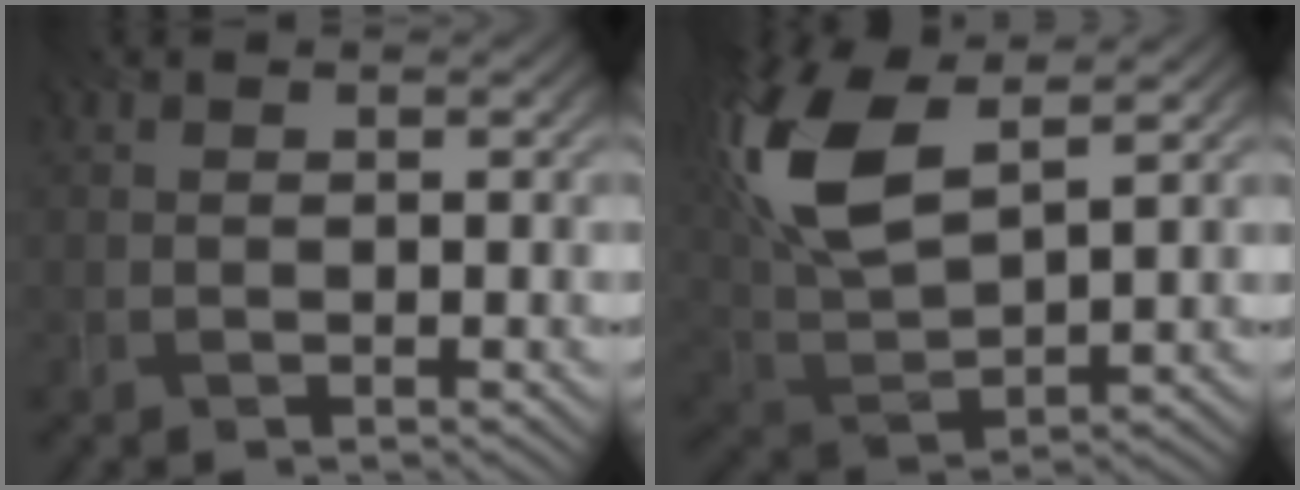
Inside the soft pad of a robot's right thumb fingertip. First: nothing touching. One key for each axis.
{"total": 13.7, "fx": 6.0, "fy": 6.0, "fz": 10.8, "tx": -0.271, "ty": 0.018, "tz": 0.123}